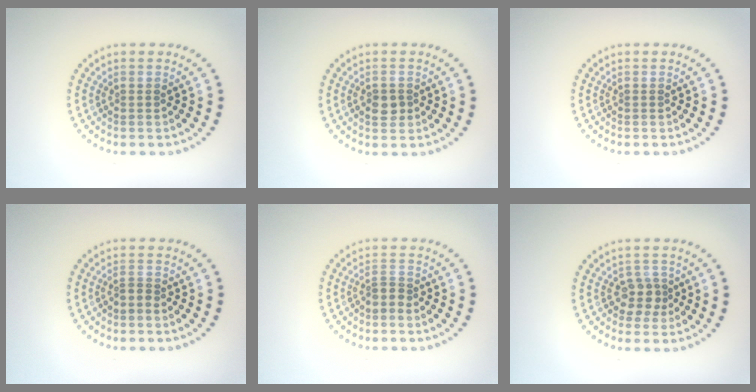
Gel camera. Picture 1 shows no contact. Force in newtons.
{"total": 1.7, "press": 1.7, "slide": 0.3}
{"total": 0.0}
{"total": 0.7, "press": 0.5, "slide": 0.6}
{"total": 1.3, "press": 0.8, "slide": 0.9}
{"total": 2.2, "press": 1.8, "slide": 1.2}